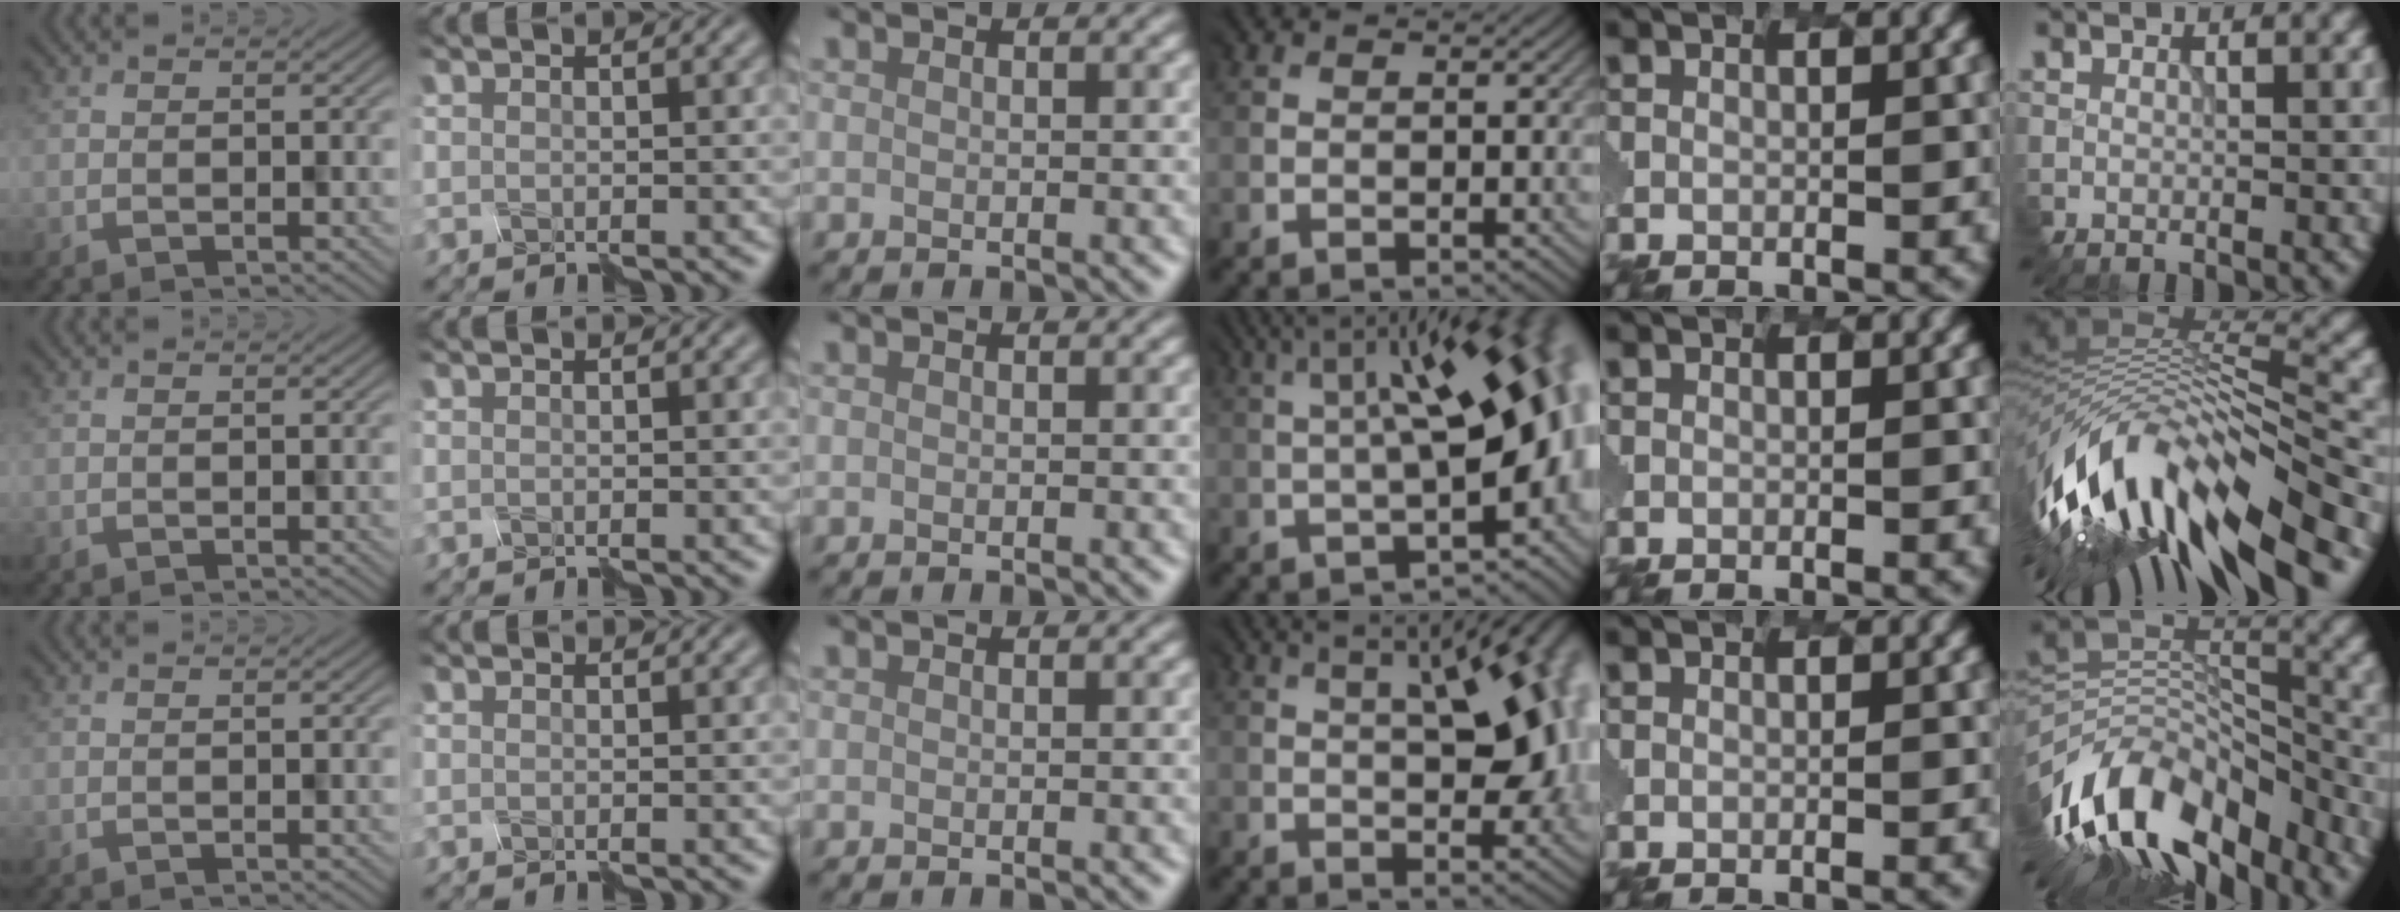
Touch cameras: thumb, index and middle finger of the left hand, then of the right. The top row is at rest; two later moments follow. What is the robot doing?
{"motion": "disassemble", "object": "spray bottle"}